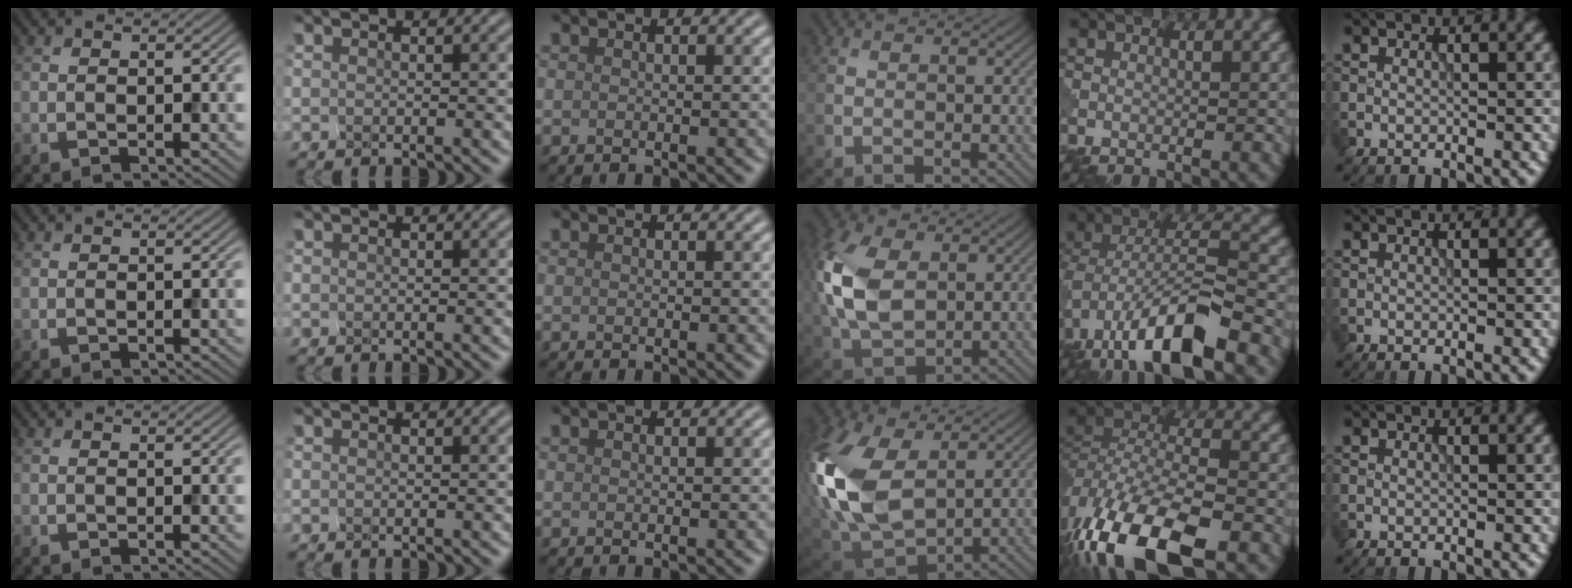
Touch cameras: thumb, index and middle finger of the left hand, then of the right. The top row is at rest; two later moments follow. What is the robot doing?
{"motion": "squeeze", "object": "clothespin"}